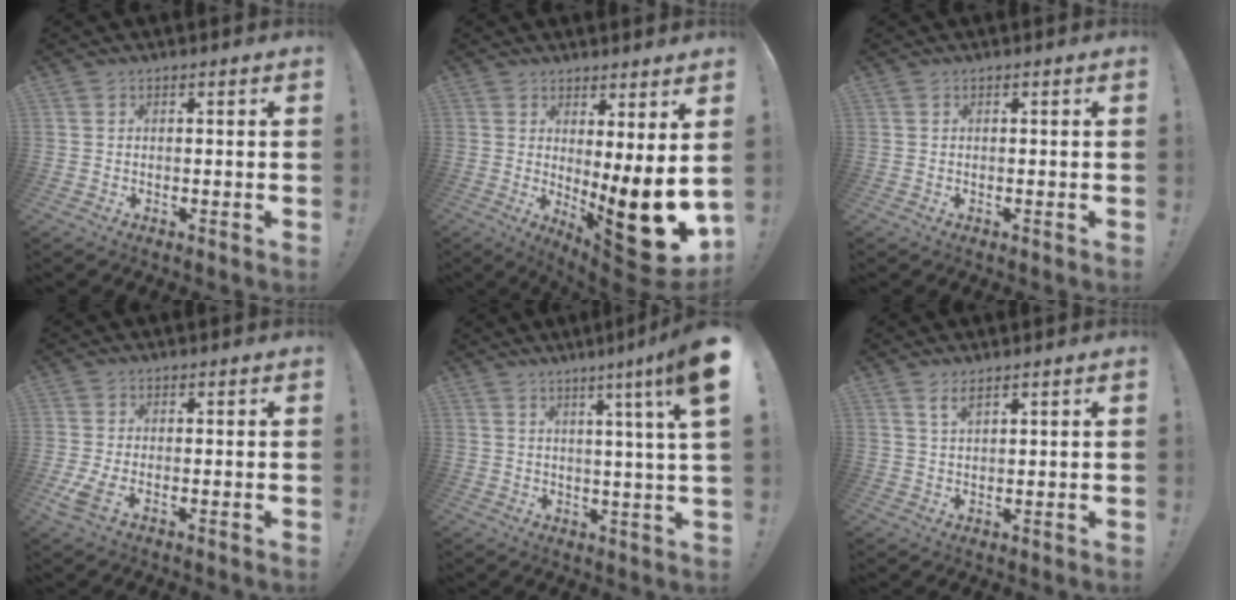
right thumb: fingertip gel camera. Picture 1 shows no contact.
{"total": 15.7, "force": [-2.7, 2.9, 15.2], "torque": [-0.189, -0.019, -0.033]}
{"total": 0.0}
{"total": 3.6, "force": [-1.0, 1.4, 3.2], "torque": [-0.073, -0.008, -0.018]}
{"total": 9.1, "force": [3.4, -1.6, 8.3], "torque": [-0.126, -0.029, 0.043]}
{"total": 2.9, "force": [2.0, 0.6, 2.0], "torque": [-0.042, -0.006, 0.036]}